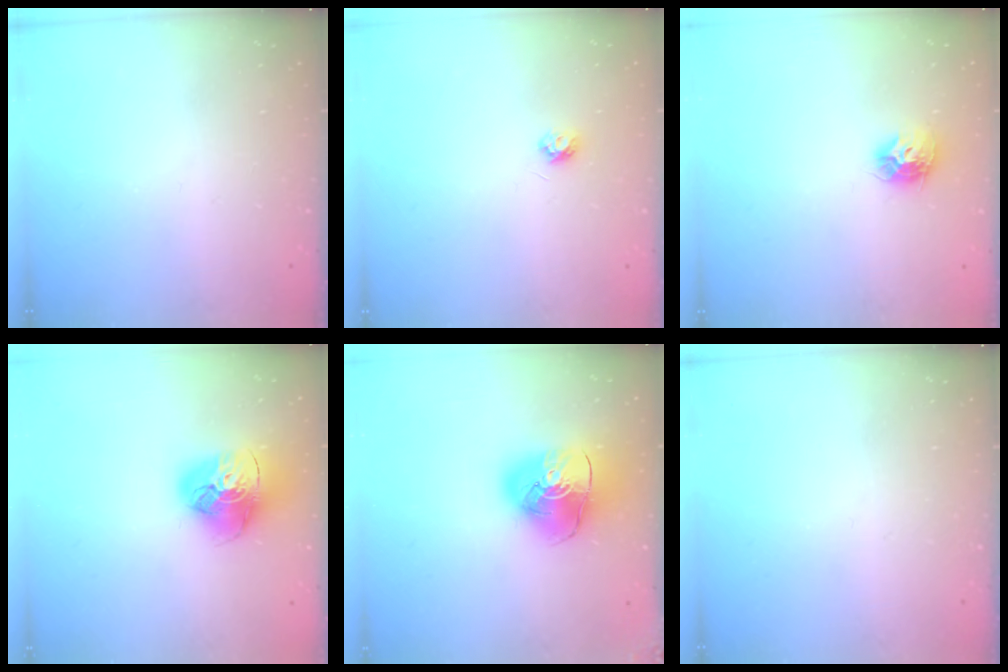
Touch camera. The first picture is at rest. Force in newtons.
{"total": 3.9, "press": 3.9, "slide": 0.6}
{"total": 9.3, "press": 9.3, "slide": 0.3}
{"total": 16.7, "press": 16.6, "slide": 1.8}
{"total": 14.6, "press": 14.4, "slide": 2.1}
{"total": 0.0}